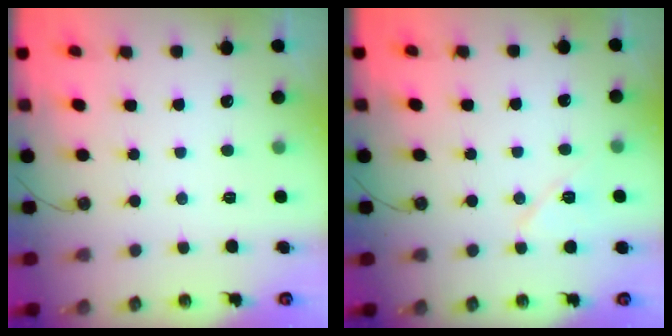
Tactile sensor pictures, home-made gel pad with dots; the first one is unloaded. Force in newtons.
{"total": 8.2, "press": 7.7, "slide": 2.8}